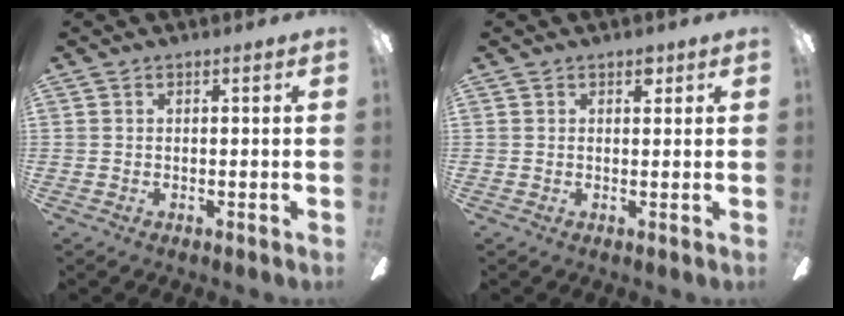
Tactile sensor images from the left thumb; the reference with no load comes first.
{"total": 2.0, "force": [1.3, 1.2, 0.9], "torque": [0.005, -0.007, 0.019]}